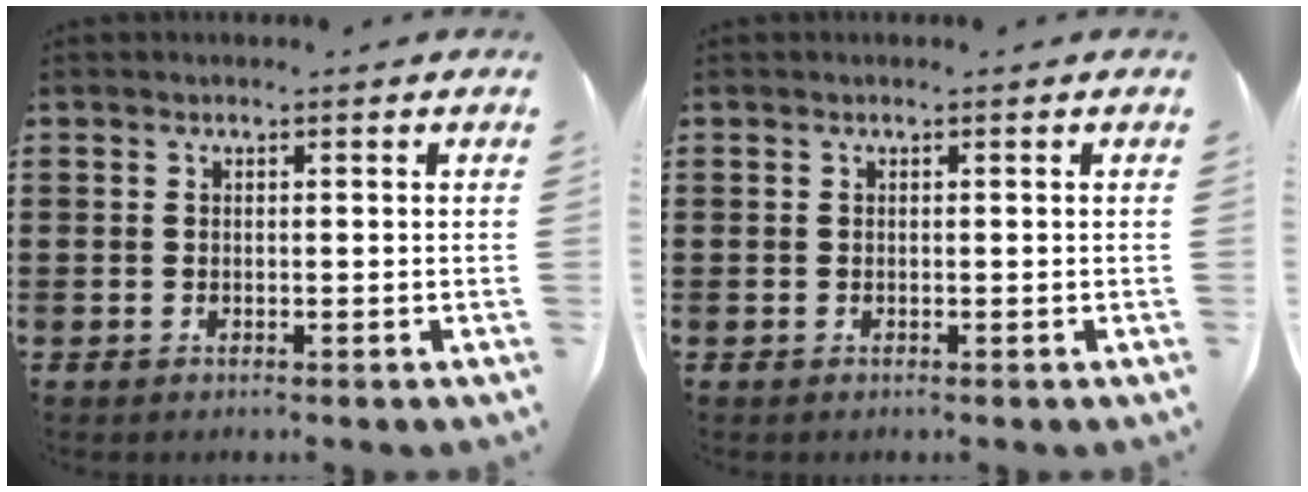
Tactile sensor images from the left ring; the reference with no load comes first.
{"total": 0.0}